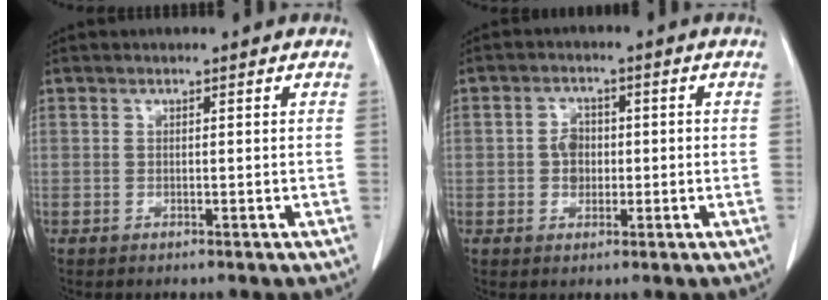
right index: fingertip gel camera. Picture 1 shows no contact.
{"total": 3.4, "force": [-0.3, 2.7, 2.0], "torque": [-0.034, 0.008, -0.005]}